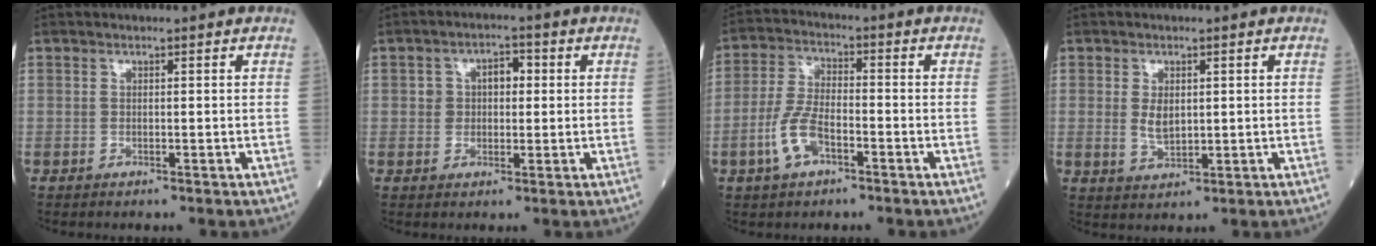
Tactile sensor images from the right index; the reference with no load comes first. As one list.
[{"total": 4.4, "force": [0.8, 3.0, 3.1], "torque": [-0.045, 0.018, 0.014]}, {"total": 7.0, "force": [-3.1, 2.9, 5.6], "torque": [-0.129, 0.003, -0.062]}, {"total": 3.3, "force": [0.5, 1.8, 2.8], "torque": [-0.053, -0.004, 0.015]}]